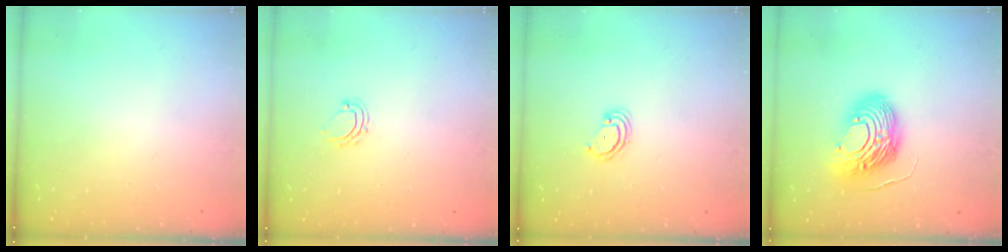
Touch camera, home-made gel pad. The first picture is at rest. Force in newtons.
{"total": 4.5, "press": 4.4, "slide": 0.6}
{"total": 2.9, "press": 2.9, "slide": 0.3}
{"total": 14.1, "press": 14.1, "slide": 1.2}